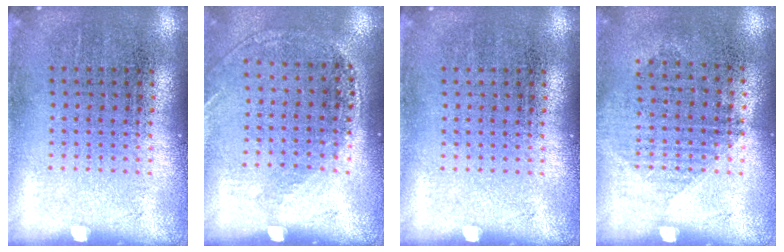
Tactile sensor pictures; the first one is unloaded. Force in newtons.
{"total": 1.1, "press": 0.9, "slide": 0.7}
{"total": 0.0}
{"total": 1.0, "press": 0.9, "slide": 0.5}